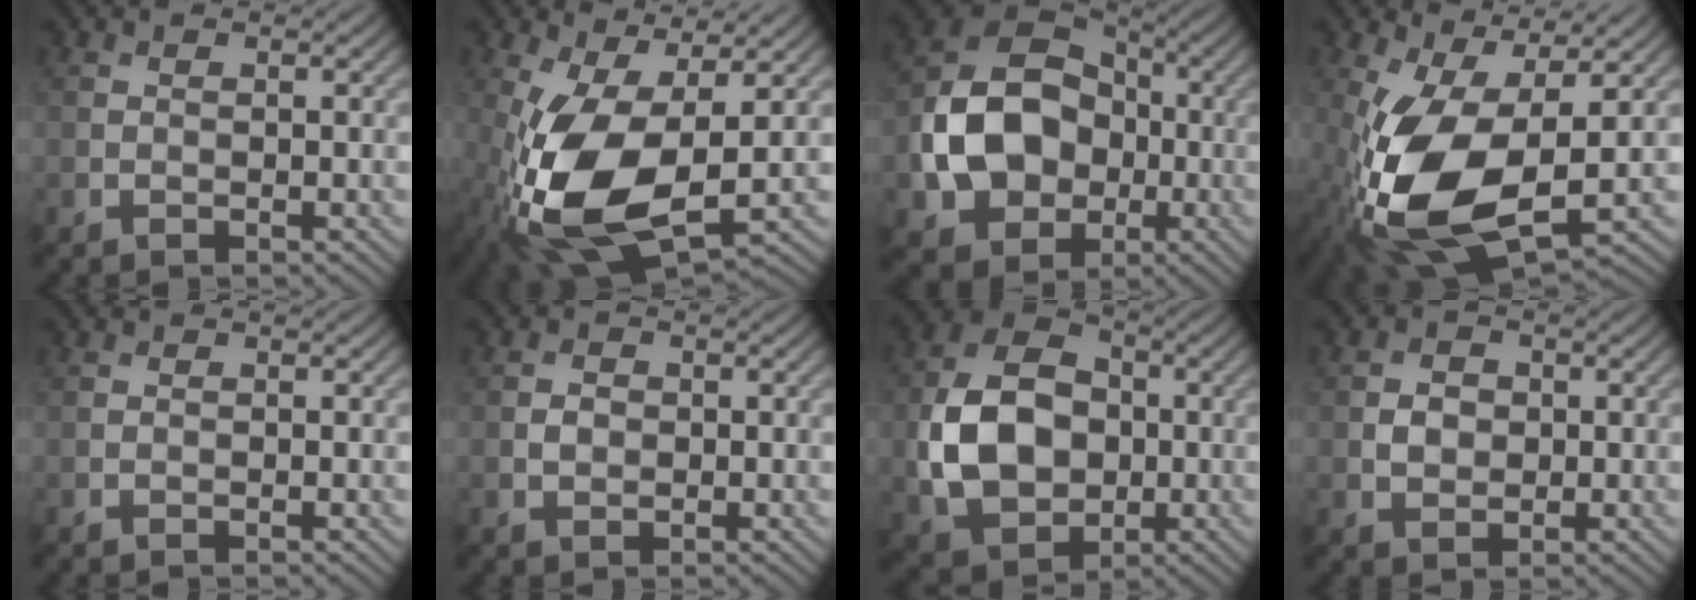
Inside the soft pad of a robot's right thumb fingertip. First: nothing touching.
{"total": 14.0, "force": [-2.2, 6.7, 12.1], "torque": [-0.273, -0.019, -0.039]}
{"total": 13.4, "force": [-1.9, 10.5, 8.1], "torque": [-0.171, 0.001, -0.047]}
{"total": 15.5, "force": [-2.7, 7.6, 13.2], "torque": [-0.294, -0.026, -0.042]}
{"total": 0.0}
{"total": 1.5, "force": [-0.1, 1.2, 0.9], "torque": [-0.018, -0.004, -0.005]}
{"total": 12.2, "force": [-1.4, 9.1, 8.0], "torque": [-0.180, 0.000, -0.028]}
{"total": 2.6, "force": [0.0, 2.1, 1.4], "torque": [-0.029, -0.003, -0.004]}